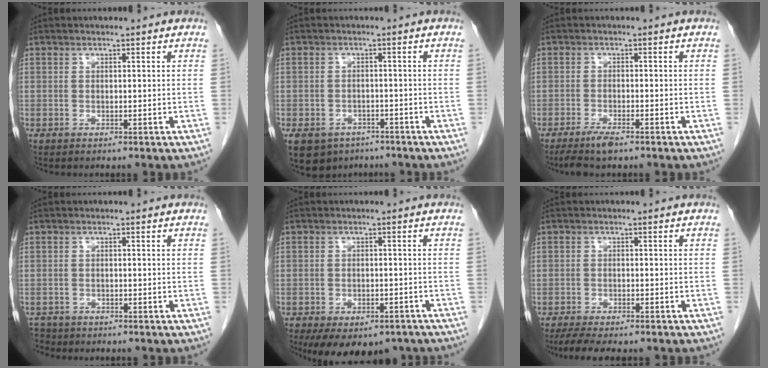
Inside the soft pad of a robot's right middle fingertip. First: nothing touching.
{"total": 11.2, "force": [-6.6, 8.2, 3.7], "torque": [-0.104, -0.009, -0.088]}
{"total": 3.8, "force": [-2.9, 0.6, 2.4], "torque": [-0.050, -0.007, -0.052]}
{"total": 2.5, "force": [-2.3, 1.0, -0.3], "torque": [-0.002, -0.004, -0.041]}
{"total": 11.6, "force": [-8.2, 6.2, 5.4], "torque": [-0.090, -0.004, -0.105]}
{"total": 6.6, "force": [-5.5, 1.8, 3.3], "torque": [-0.050, -0.012, -0.084]}